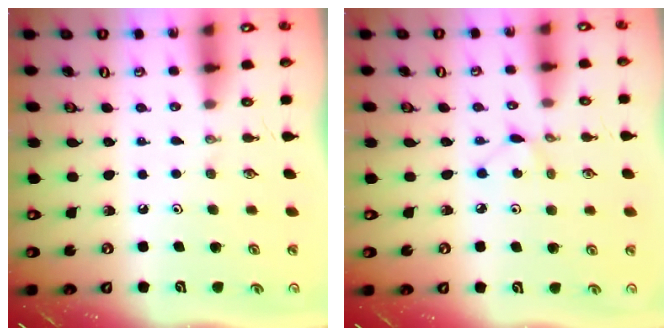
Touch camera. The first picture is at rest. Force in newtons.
{"total": 3.6, "press": 3.6, "slide": 0.5}